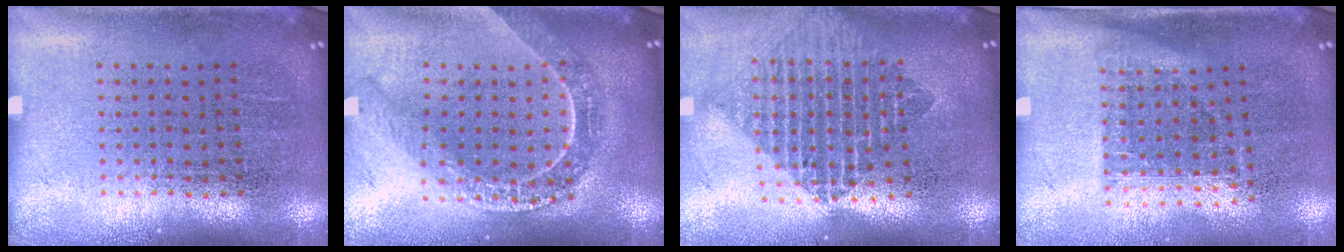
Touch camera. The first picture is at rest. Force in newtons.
{"total": 2.2, "press": 1.8, "slide": 1.2}
{"total": 2.0, "press": 1.7, "slide": 1.1}
{"total": 1.1, "press": 0.9, "slide": 0.7}